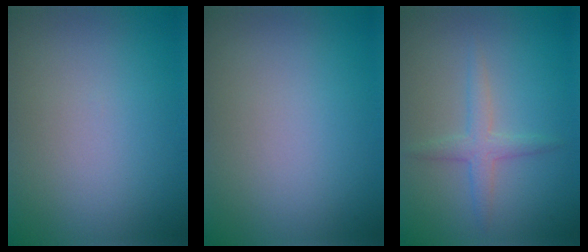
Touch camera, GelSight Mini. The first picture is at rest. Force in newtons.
{"total": 0.0}
{"total": 2.2, "press": 2.2, "slide": 0.1}